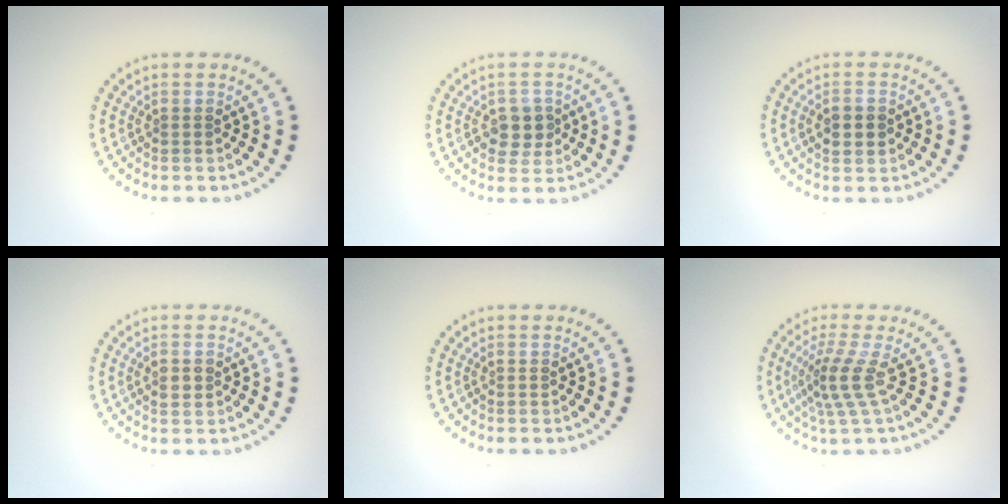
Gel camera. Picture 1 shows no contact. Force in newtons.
{"total": 2.9, "press": 2.8, "slide": 0.8}
{"total": 2.9, "press": 2.9, "slide": 0.0}
{"total": 1.4, "press": 1.4, "slide": 0.2}
{"total": 0.0}
{"total": 3.2, "press": 2.2, "slide": 2.4}